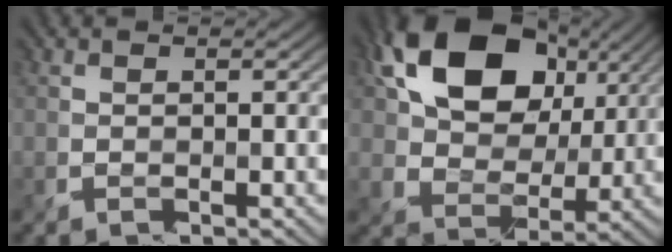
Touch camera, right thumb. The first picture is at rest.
{"total": 13.9, "force": [5.1, 9.6, 8.8], "torque": [-0.165, 0.015, 0.089]}